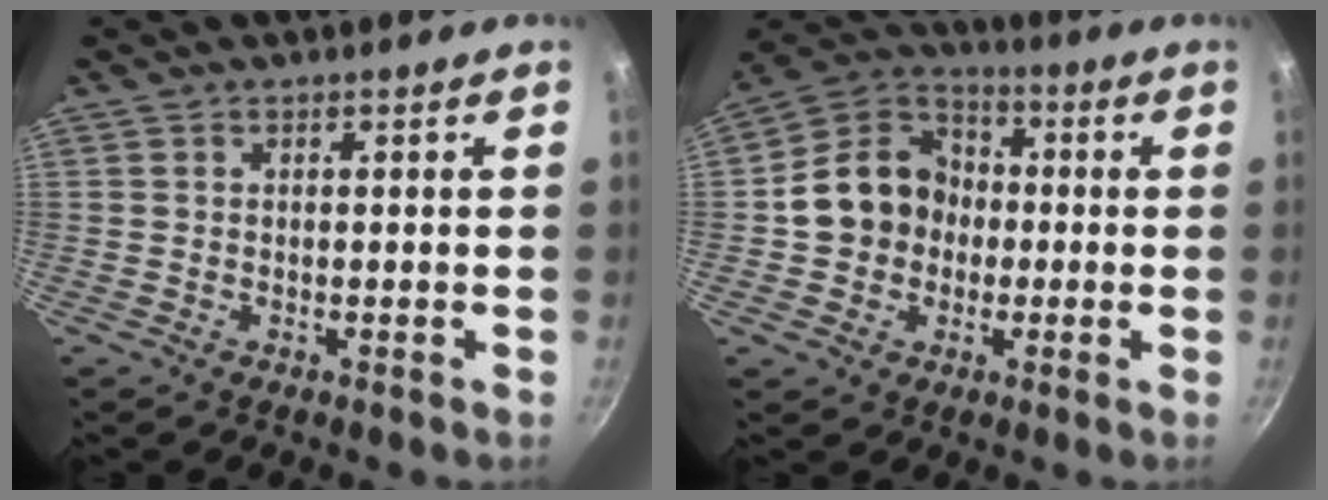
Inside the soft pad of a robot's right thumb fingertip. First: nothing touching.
{"total": 13.0, "force": [-0.8, 11.2, 6.6], "torque": [-0.072, 0.033, -0.031]}